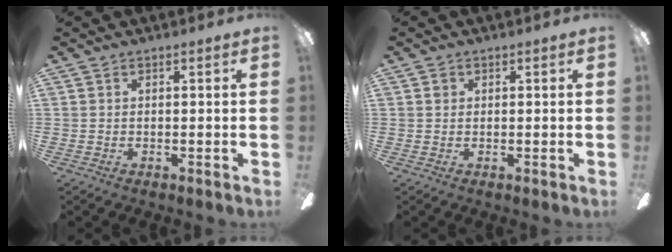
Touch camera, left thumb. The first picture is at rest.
{"total": 0.9, "force": [0.2, 0.8, 0.3], "torque": [0.003, 0.001, 0.002]}